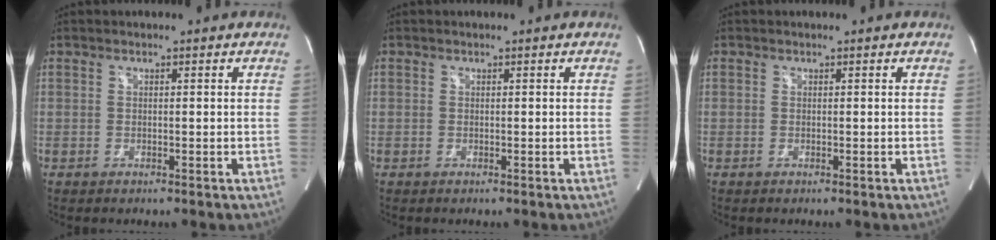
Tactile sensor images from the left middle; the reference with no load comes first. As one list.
[{"total": 0.0}, {"total": 0.0}]